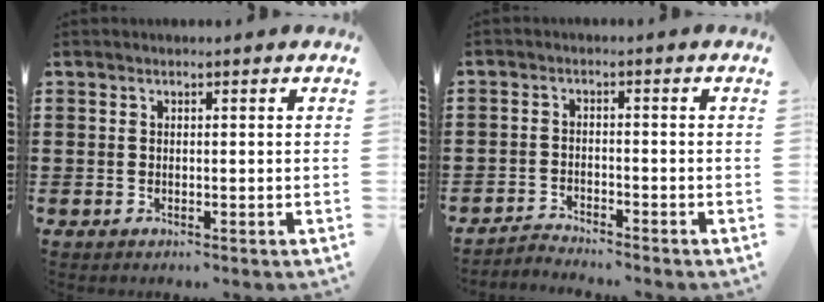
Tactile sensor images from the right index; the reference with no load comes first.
{"total": 2.2, "force": [-2.2, 0.0, 0.0], "torque": [-0.006, 0.002, -0.048]}